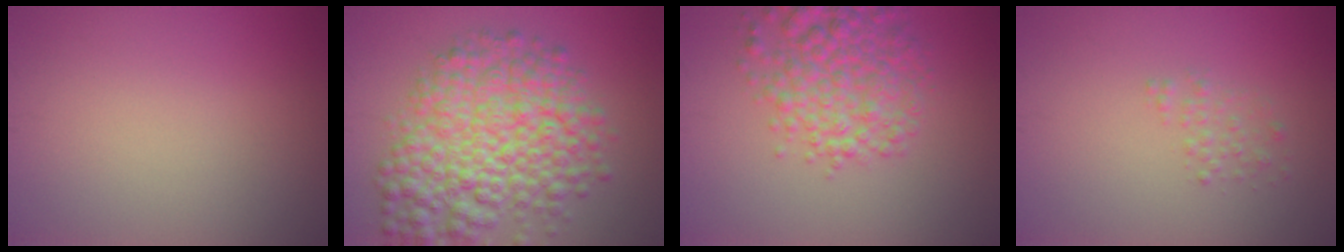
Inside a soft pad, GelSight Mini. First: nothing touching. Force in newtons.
{"total": 9.4, "press": 9.4, "slide": 0.3}
{"total": 5.7, "press": 5.7, "slide": 0.3}
{"total": 1.2, "press": 1.2, "slide": 0.0}